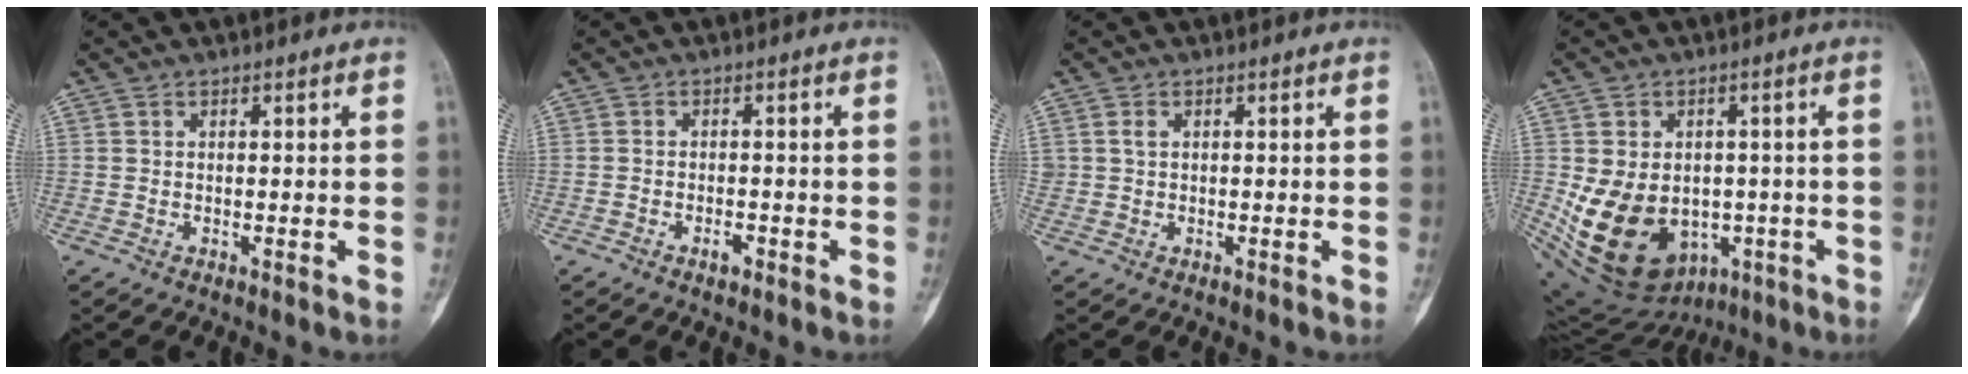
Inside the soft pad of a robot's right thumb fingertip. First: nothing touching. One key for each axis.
{"total": 1.6, "fx": -1.0, "fy": 0.8, "fz": 0.9, "tx": -0.012, "ty": 0.006, "tz": -0.018}
{"total": 1.1, "fx": 0.4, "fy": 0.8, "fz": 0.6, "tx": -0.010, "ty": 0.001, "tz": 0.009}
{"total": 17.4, "fx": -3.6, "fy": 13.3, "fz": 10.6, "tx": -0.174, "ty": 0.005, "tz": -0.024}